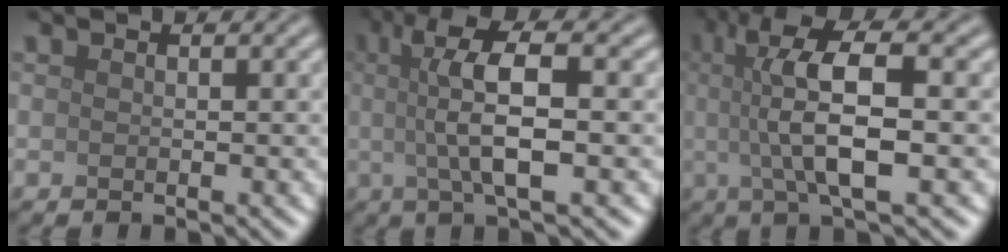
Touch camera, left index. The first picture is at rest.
{"total": 7.0, "force": [0.6, 2.0, 6.7], "torque": [-0.113, 0.007, 0.006]}
{"total": 8.8, "force": [0.6, 2.6, 8.4], "torque": [-0.140, 0.012, 0.007]}